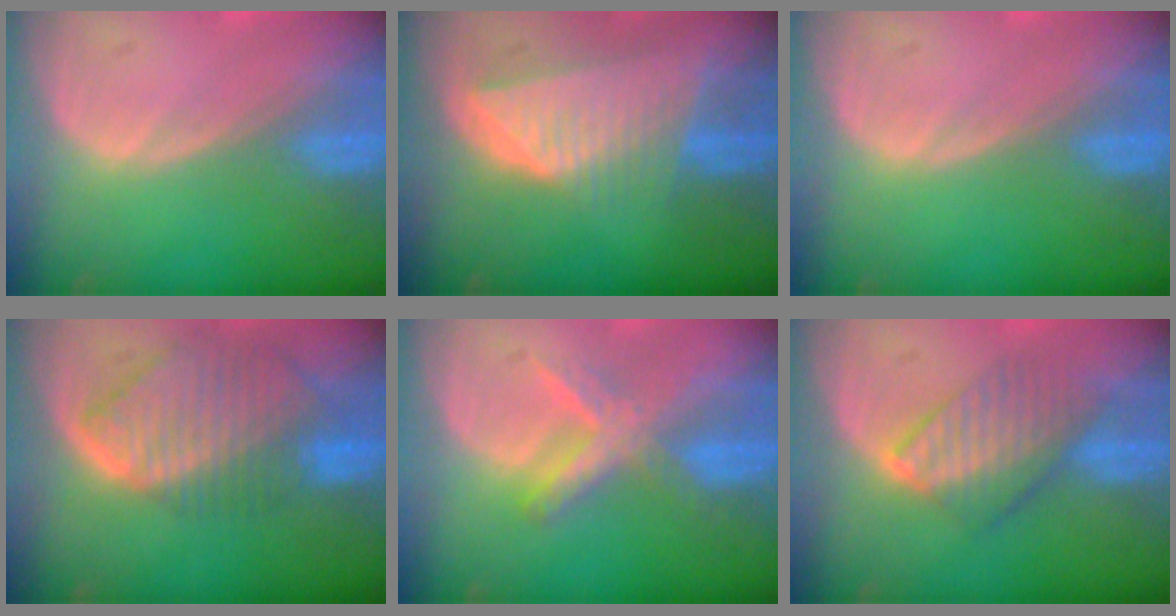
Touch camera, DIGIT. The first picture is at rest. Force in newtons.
{"total": 8.0, "press": 7.3, "slide": 3.4}
{"total": 0.0}
{"total": 10.1, "press": 8.7, "slide": 5.1}
{"total": 5.6, "press": 5.6, "slide": 0.1}
{"total": 6.5, "press": 6.5, "slide": 0.7}